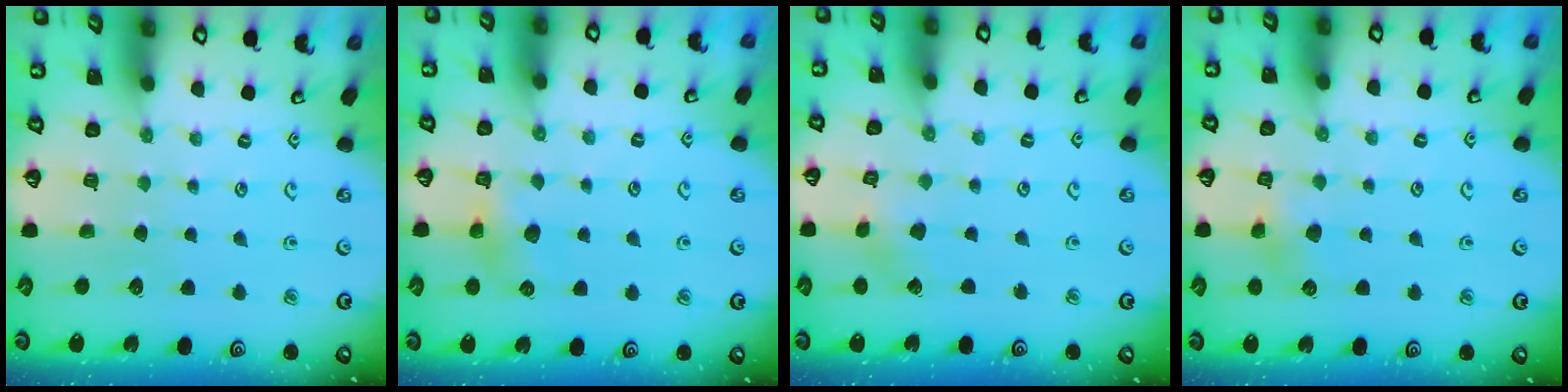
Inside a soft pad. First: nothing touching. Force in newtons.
{"total": 5.5, "press": 5.5, "slide": 0.5}
{"total": 2.1, "press": 2.1, "slide": 0.2}
{"total": 5.1, "press": 5.1, "slide": 0.5}